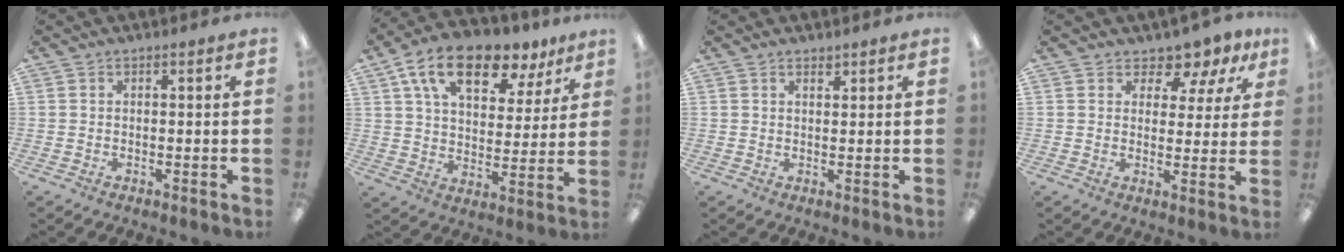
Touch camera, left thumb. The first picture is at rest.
{"total": 15.9, "force": [10.1, 7.8, 9.5], "torque": [-0.159, -0.045, 0.175]}
{"total": 1.3, "force": [1.2, 0.4, 0.2], "torque": [-0.006, -0.002, 0.023]}
{"total": 5.8, "force": [4.8, 3.0, 1.6], "torque": [-0.017, -0.033, 0.083]}